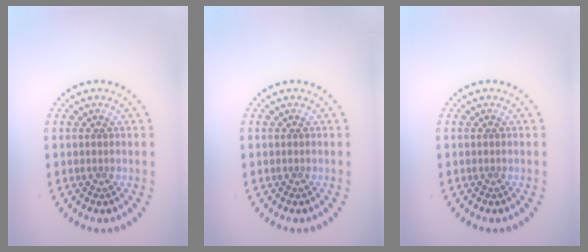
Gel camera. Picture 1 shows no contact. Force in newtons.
{"total": 0.0}
{"total": 0.0}